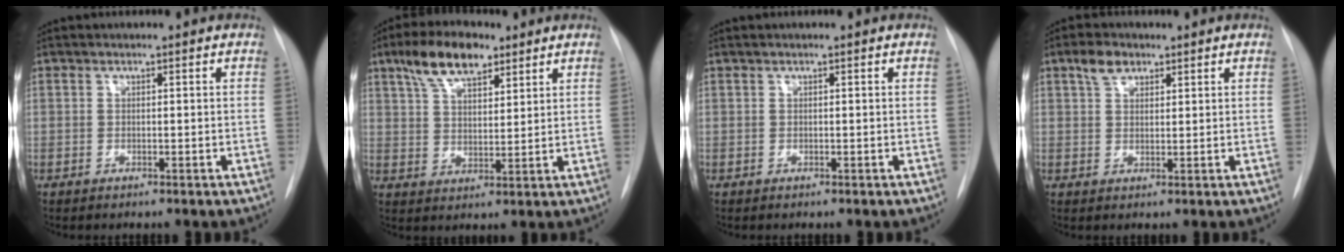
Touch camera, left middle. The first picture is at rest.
{"total": 9.4, "force": [6.1, 3.6, 6.2], "torque": [-0.119, 0.017, 0.113]}
{"total": 0.0}
{"total": 3.5, "force": [2.2, 2.0, 1.9], "torque": [-0.039, 0.010, 0.043]}